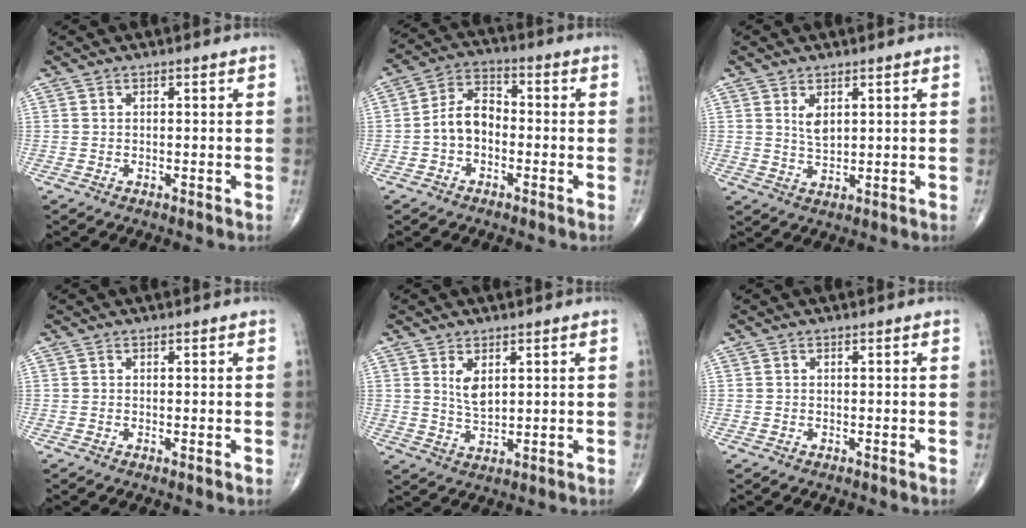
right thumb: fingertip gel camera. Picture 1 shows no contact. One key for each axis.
{"total": 7.4, "fx": -1.6, "fy": 5.1, "fz": 5.1, "tx": -0.079, "ty": 0.031, "tz": -0.043}
{"total": 3.4, "fx": 1.4, "fy": 1.7, "fz": 2.6, "tx": -0.039, "ty": -0.013, "tz": 0.029}
{"total": 0.0}
{"total": 4.4, "fx": 1.7, "fy": 2.2, "fz": 3.4, "tx": -0.054, "ty": -0.016, "tz": 0.037}
{"total": 0.0}